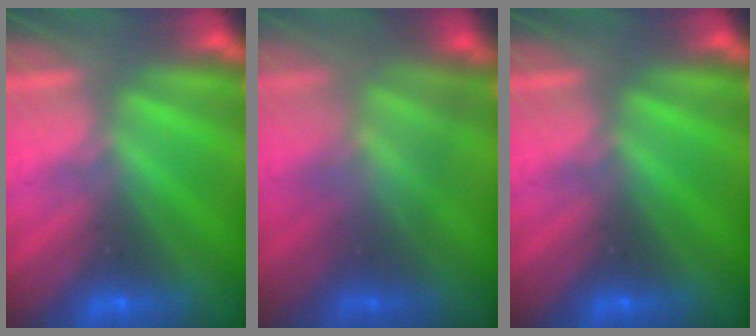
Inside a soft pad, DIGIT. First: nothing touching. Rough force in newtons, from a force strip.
{"total": 4.5}
{"total": 0.0}